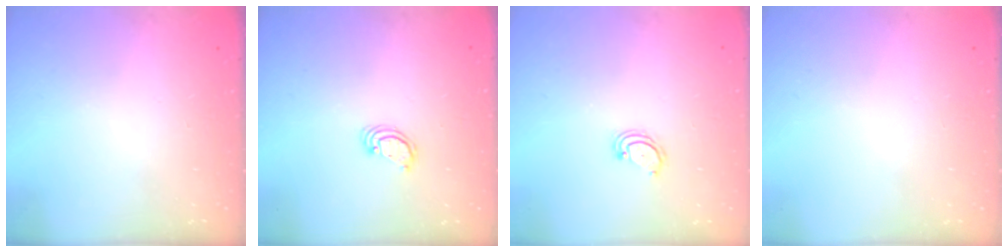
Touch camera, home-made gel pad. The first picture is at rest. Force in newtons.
{"total": 2.6, "press": 2.6, "slide": 0.2}
{"total": 2.8, "press": 2.8, "slide": 0.3}
{"total": 0.0}